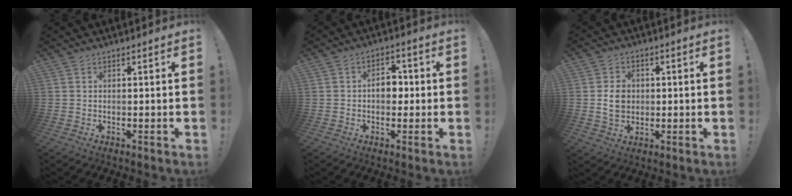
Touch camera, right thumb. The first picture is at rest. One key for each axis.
{"total": 6.6, "fx": -0.5, "fy": 4.7, "fz": 4.6, "tx": -0.069, "ty": 0.017, "tz": -0.011}
{"total": 6.6, "fx": -0.2, "fy": 5.5, "fz": 3.5, "tx": -0.050, "ty": 0.007, "tz": -0.003}